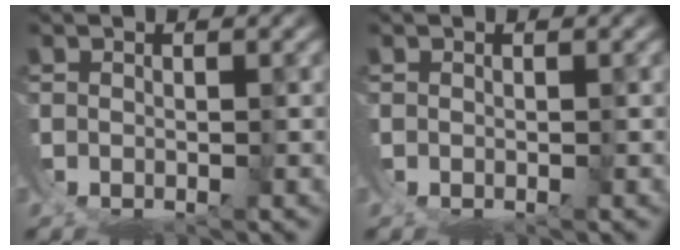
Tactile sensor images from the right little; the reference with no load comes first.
{"total": 0.0}